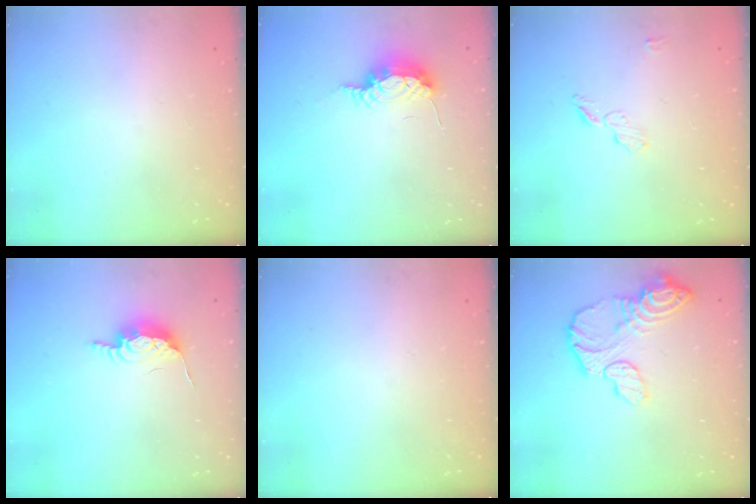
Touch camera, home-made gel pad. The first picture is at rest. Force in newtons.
{"total": 7.5, "press": 7.4, "slide": 0.8}
{"total": 5.3, "press": 5.3, "slide": 0.3}
{"total": 8.6, "press": 8.5, "slide": 0.9}
{"total": 0.0}
{"total": 14.7, "press": 14.6, "slide": 1.4}